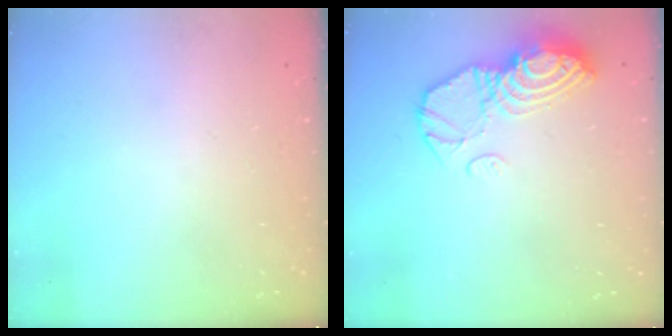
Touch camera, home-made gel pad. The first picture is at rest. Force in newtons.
{"total": 11.9, "press": 11.8, "slide": 0.9}